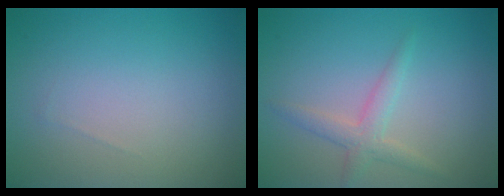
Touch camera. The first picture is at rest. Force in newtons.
{"total": 2.2, "press": 2.1, "slide": 0.1}